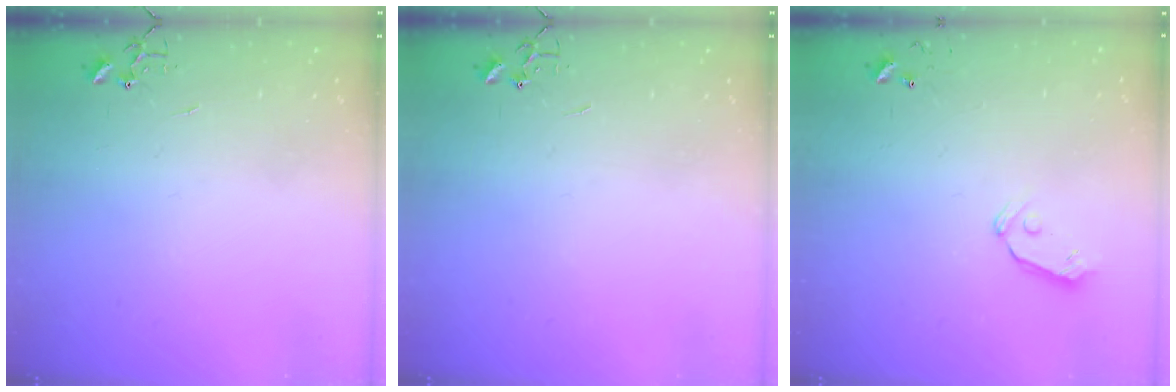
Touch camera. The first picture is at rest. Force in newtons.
{"total": 0.0}
{"total": 5.8, "press": 5.7, "slide": 0.9}